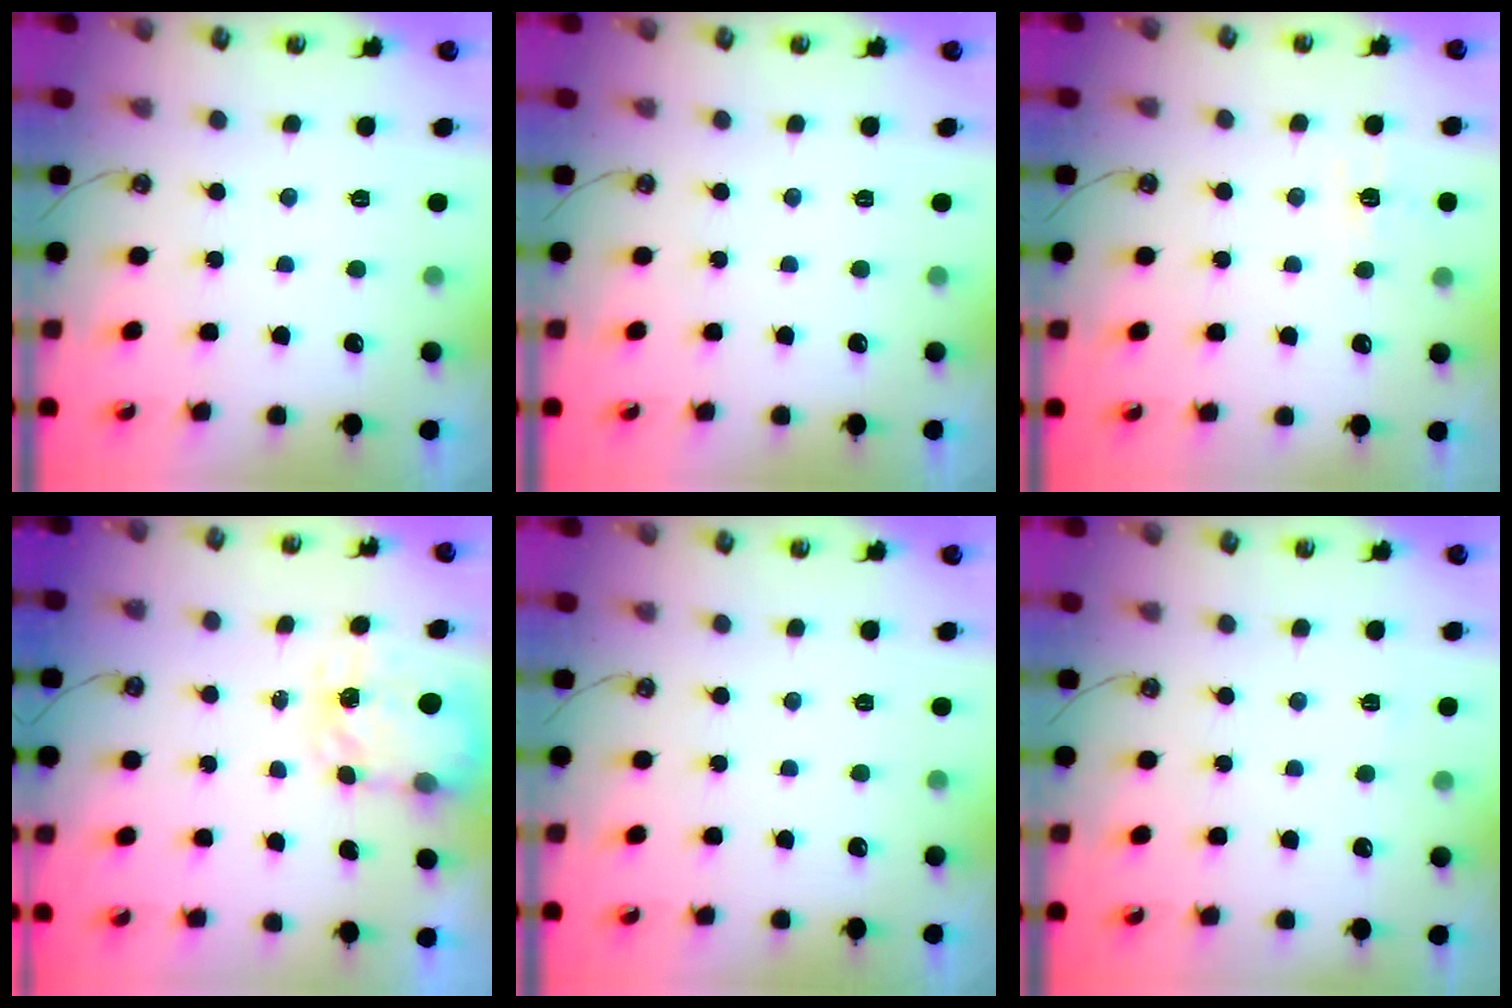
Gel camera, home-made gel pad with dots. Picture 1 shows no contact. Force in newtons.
{"total": 0.0}
{"total": 5.4, "press": 5.3, "slide": 0.7}
{"total": 3.6, "press": 3.6, "slide": 0.6}
{"total": 0.0}
{"total": 2.5, "press": 2.5, "slide": 0.4}